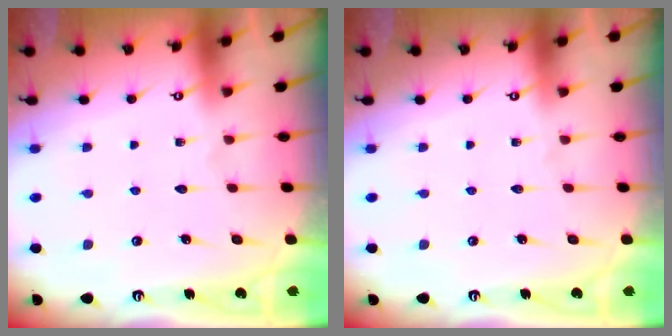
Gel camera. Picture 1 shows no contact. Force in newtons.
{"total": 0.0}